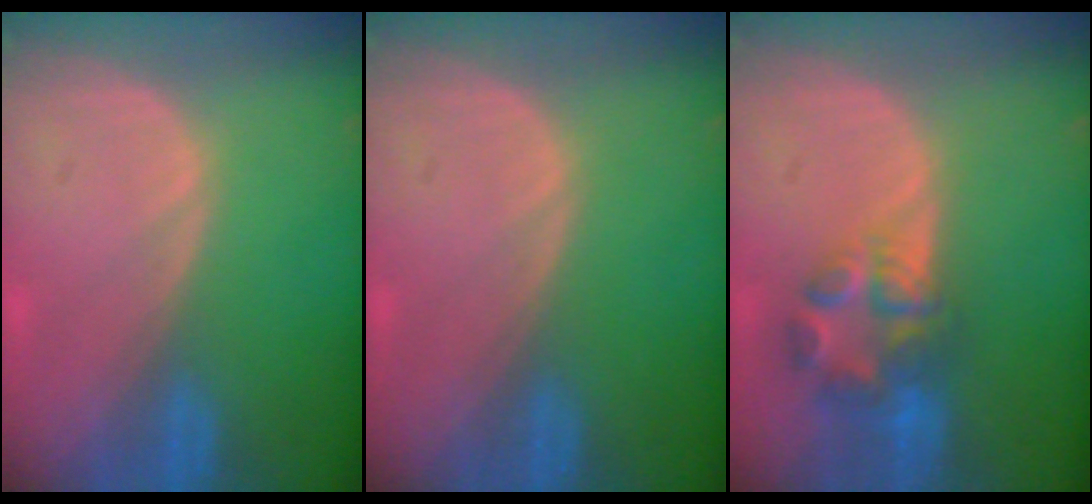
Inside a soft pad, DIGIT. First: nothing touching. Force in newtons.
{"total": 0.0}
{"total": 6.9, "press": 6.0, "slide": 3.4}